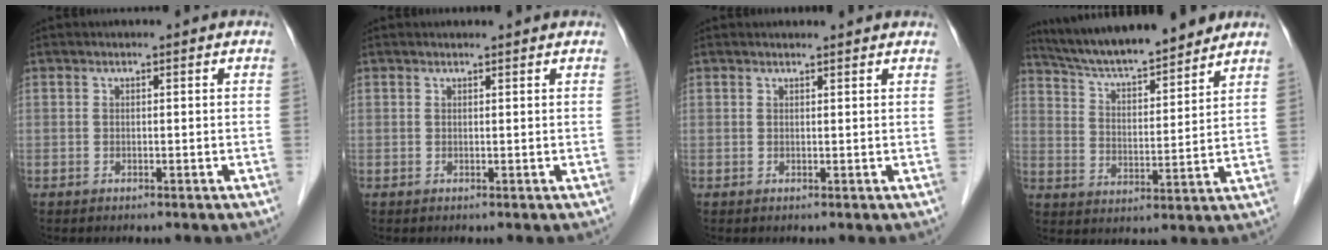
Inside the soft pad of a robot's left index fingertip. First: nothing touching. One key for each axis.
{"total": 1.5, "fx": 1.5, "fy": 0.1, "fz": 0.2, "tx": -0.009, "ty": 0.005, "tz": 0.017}
{"total": 3.2, "fx": 3.1, "fy": 0.4, "fz": 0.7, "tx": -0.014, "ty": 0.010, "tz": 0.031}
{"total": 15.7, "fx": 14.1, "fy": 1.9, "fz": 6.8, "tx": -0.115, "ty": 0.009, "tz": 0.231}